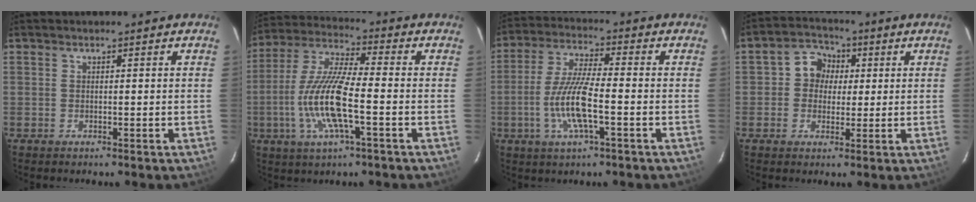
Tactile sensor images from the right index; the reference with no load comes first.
{"total": 13.7, "force": [-3.5, 2.4, 13.1], "torque": [-0.272, -0.003, -0.070]}
{"total": 10.5, "force": [-3.0, 1.7, 9.9], "torque": [-0.204, -0.002, -0.060]}
{"total": 5.9, "force": [0.5, 5.5, 2.1], "torque": [-0.028, 0.023, 0.002]}